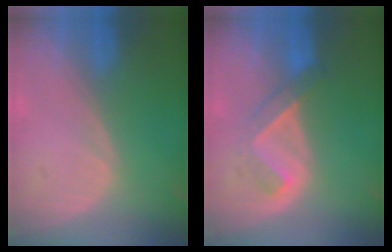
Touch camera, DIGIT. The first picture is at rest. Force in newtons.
{"total": 5.1, "press": 4.4, "slide": 2.6}